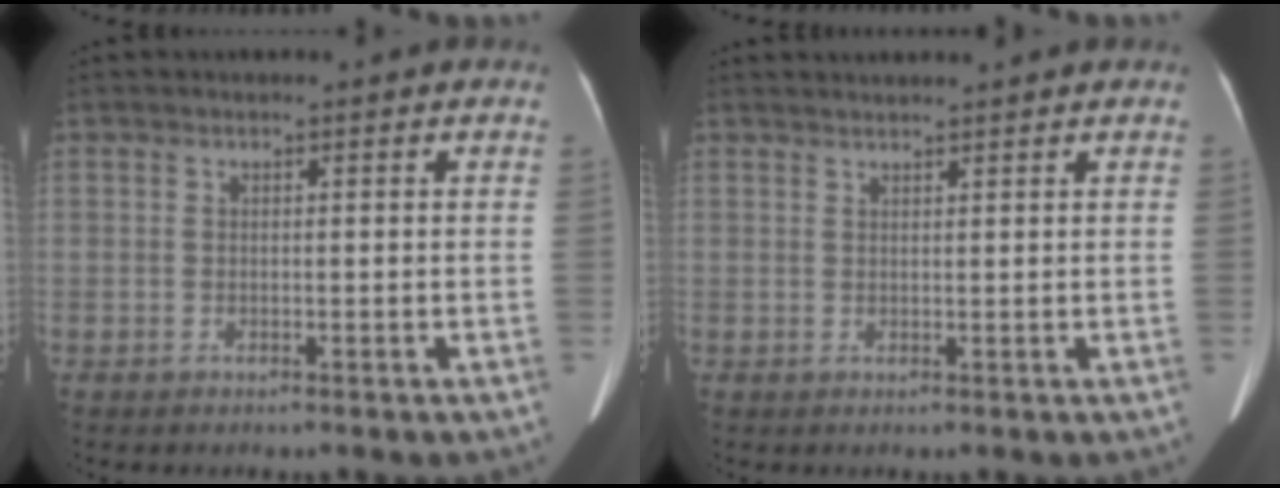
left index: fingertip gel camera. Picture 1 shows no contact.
{"total": 1.7, "force": [1.6, -0.1, 0.4], "torque": [-0.005, 0.022, 0.026]}